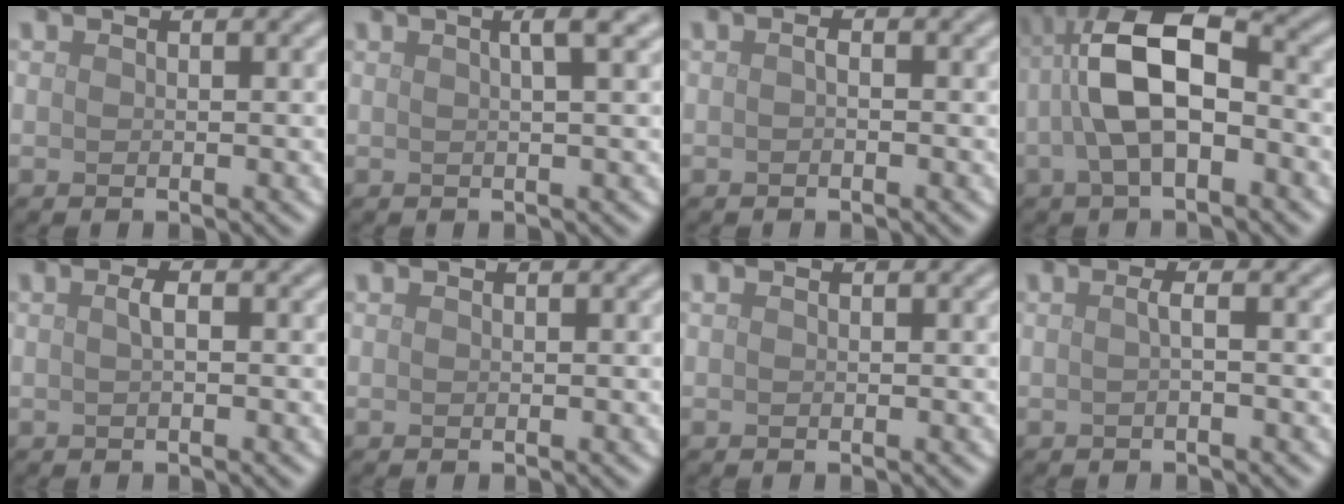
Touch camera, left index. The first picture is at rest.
{"total": 3.0, "force": [1.3, 0.9, 2.6], "torque": [-0.022, 0.012, -0.001]}
{"total": 0.6, "force": [-0.1, 0.1, 0.5], "torque": [-0.012, 0.001, -0.004]}
{"total": 8.5, "force": [-0.9, 3.8, 7.6], "torque": [-0.153, 0.024, -0.022]}
{"total": 1.1, "force": [0.1, 0.2, 1.1], "torque": [-0.022, 0.005, 0.002]}
{"total": 0.0}
{"total": 0.0}
{"total": 1.3, "force": [0.0, 0.3, 1.2], "torque": [-0.016, 0.001, -0.006]}